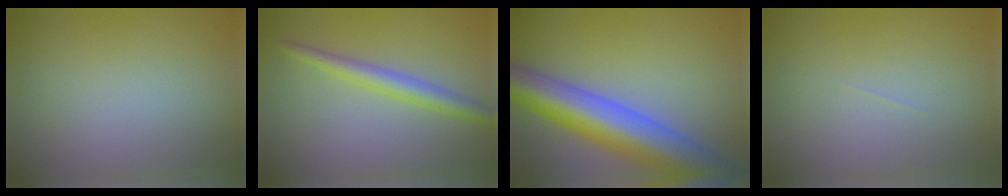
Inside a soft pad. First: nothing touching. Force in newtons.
{"total": 2.7, "press": 2.7, "slide": 0.1}
{"total": 11.5, "press": 11.5, "slide": 0.6}
{"total": 0.0}